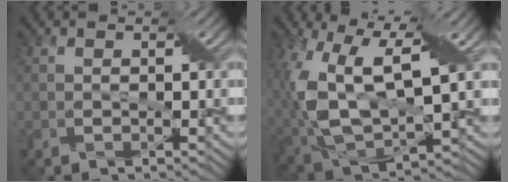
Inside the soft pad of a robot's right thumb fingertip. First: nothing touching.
{"total": 13.7, "force": [2.8, 7.3, 11.3], "torque": [-0.256, -0.012, 0.062]}